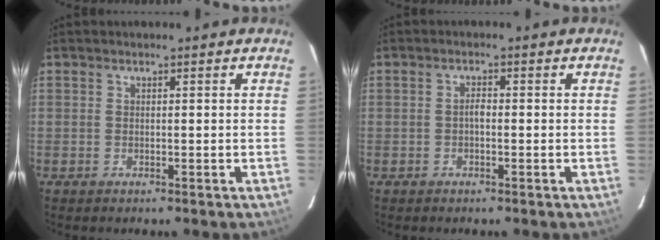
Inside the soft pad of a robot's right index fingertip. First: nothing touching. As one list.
[{"total": 1.3, "force": [-0.4, 0.6, 1.1], "torque": [-0.020, 0.007, -0.008]}]